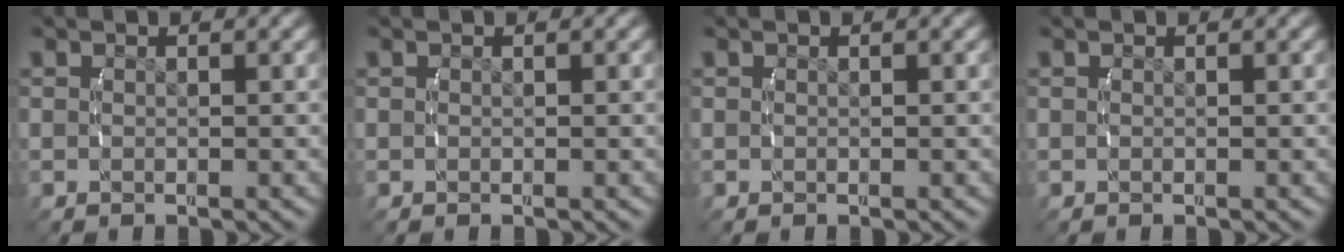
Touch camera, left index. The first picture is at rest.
{"total": 0.0}
{"total": 0.0}
{"total": 0.0}